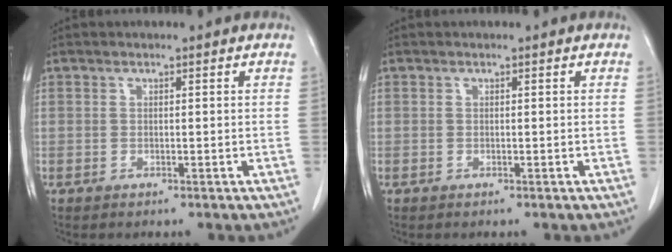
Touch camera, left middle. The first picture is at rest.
{"total": 0.0}